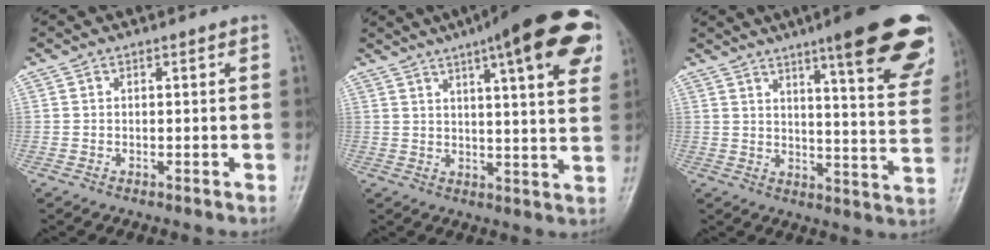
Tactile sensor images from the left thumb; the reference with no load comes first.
{"total": 21.0, "force": [10.9, 4.5, 17.4], "torque": [-0.225, -0.011, 0.138]}
{"total": 22.5, "force": [13.8, 3.9, 17.3], "torque": [-0.198, -0.056, 0.175]}